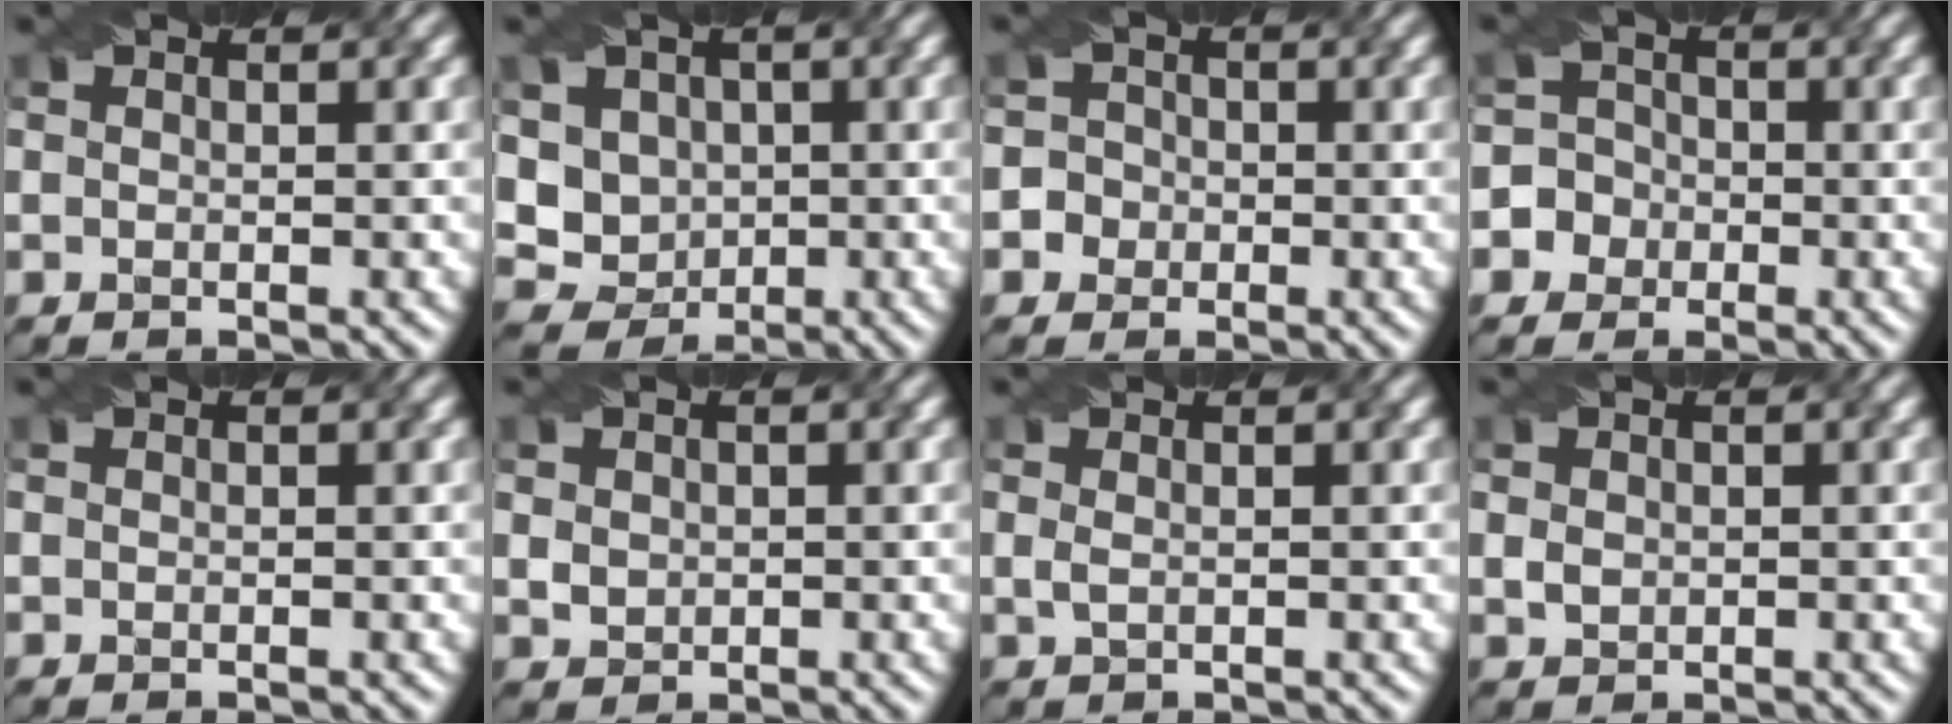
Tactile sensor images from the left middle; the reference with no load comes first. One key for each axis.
{"total": 5.0, "fx": 0.8, "fy": 4.6, "fz": 1.8, "tx": -0.031, "ty": 0.012, "tz": 0.001}
{"total": 2.9, "fx": -0.8, "fy": 2.8, "fz": 0.2, "tx": 0.022, "ty": 0.018, "tz": -0.032}
{"total": 4.9, "fx": -1.9, "fy": 4.5, "fz": 0.3, "tx": 0.009, "ty": 0.013, "tz": -0.053}
{"total": 0.0}
{"total": 1.6, "fx": 0.5, "fy": 1.4, "fz": 0.6, "tx": -0.018, "ty": 0.006, "tz": 0.015}
{"total": 0.8, "fx": 0.1, "fy": 0.3, "fz": 0.7, "tx": -0.021, "ty": 0.003, "tz": 0.003}
{"total": 1.2, "fx": 0.2, "fy": 1.0, "fz": 0.5, "tx": -0.013, "ty": 0.001, "tz": 0.004}